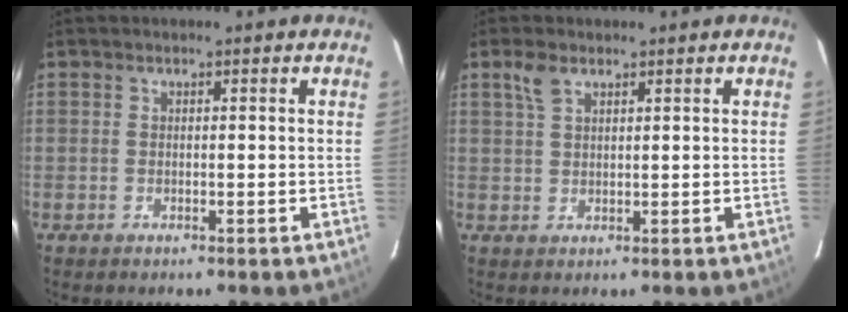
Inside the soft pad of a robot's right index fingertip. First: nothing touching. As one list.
[{"total": 3.0, "force": [1.9, 1.5, 1.8], "torque": [-0.036, 0.006, 0.039]}]